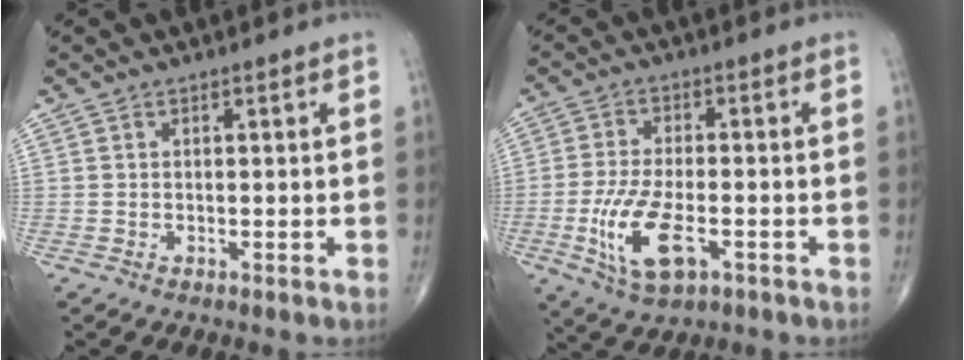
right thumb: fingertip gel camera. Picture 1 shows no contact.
{"total": 11.0, "force": [-3.7, 4.8, 9.1], "torque": [-0.187, 0.003, -0.062]}